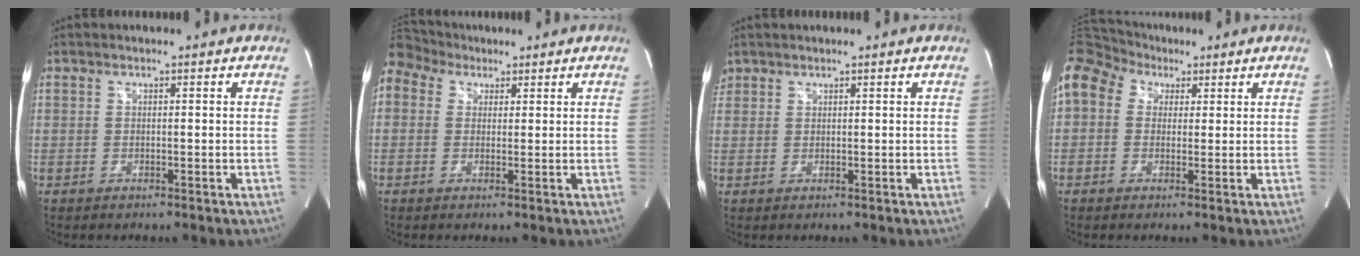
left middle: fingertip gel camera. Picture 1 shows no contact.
{"total": 8.0, "force": [5.2, 5.6, 2.4], "torque": [-0.063, 0.056, 0.102]}
{"total": 1.5, "force": [1.3, 0.8, 0.0], "torque": [0.000, 0.014, 0.025]}
{"total": 11.3, "force": [4.6, 8.9, 5.2], "torque": [-0.134, 0.069, 0.080]}